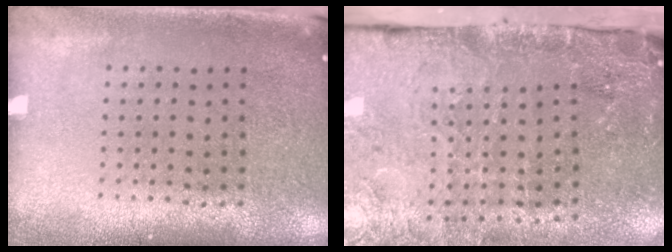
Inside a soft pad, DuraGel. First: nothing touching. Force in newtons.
{"total": 3.9, "press": 3.4, "slide": 1.8}